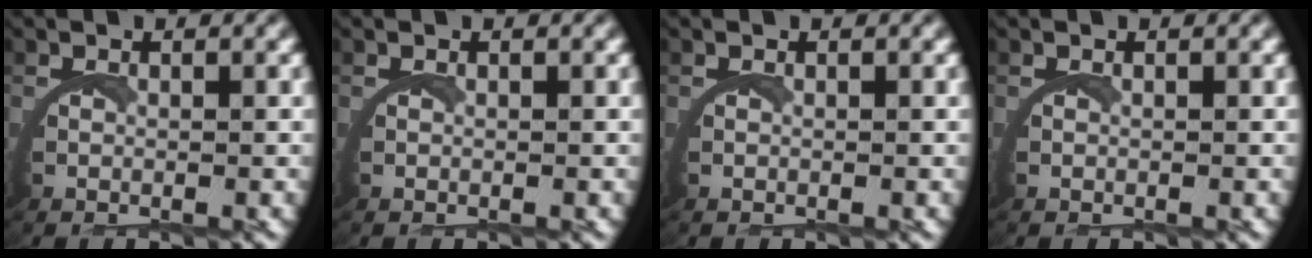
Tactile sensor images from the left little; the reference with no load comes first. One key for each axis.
{"total": 0.0}
{"total": 0.0}
{"total": 0.0}